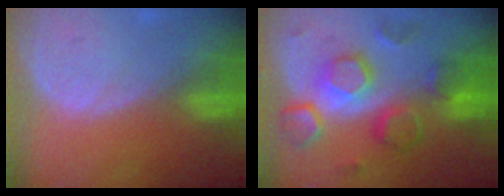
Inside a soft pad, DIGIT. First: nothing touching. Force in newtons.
{"total": 9.5, "press": 9.5, "slide": 0.4}